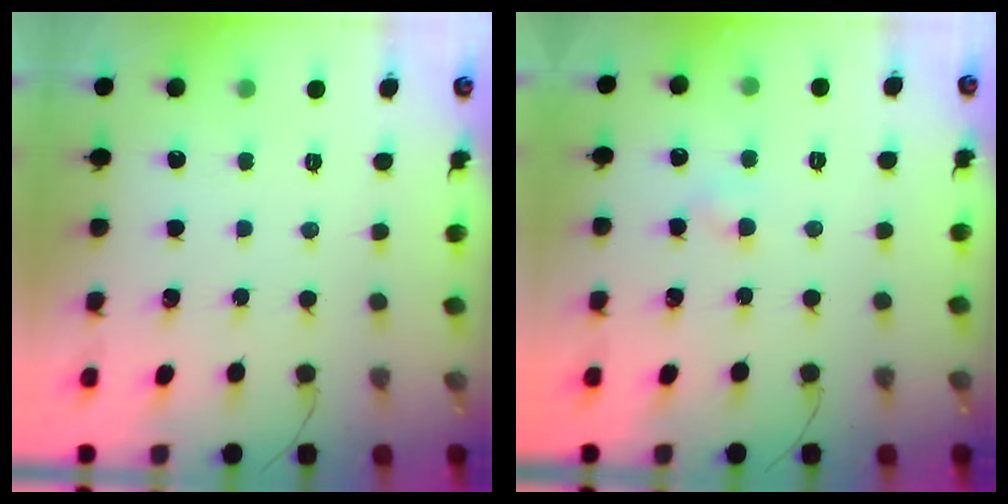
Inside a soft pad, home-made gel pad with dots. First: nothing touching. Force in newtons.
{"total": 3.0, "press": 2.8, "slide": 1.0}